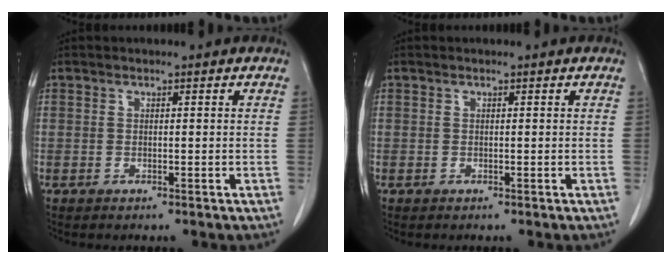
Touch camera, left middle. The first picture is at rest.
{"total": 0.0}